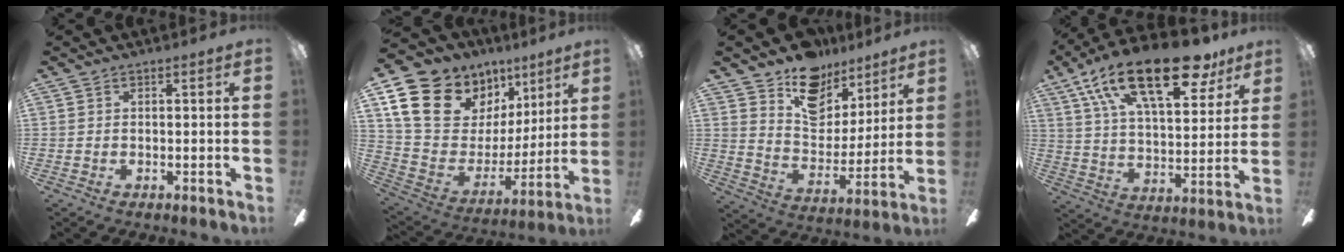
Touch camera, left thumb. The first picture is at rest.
{"total": 19.2, "force": [10.6, 13.4, 8.8], "torque": [-0.168, -0.056, 0.210]}
{"total": 15.6, "force": [11.3, 9.2, 5.4], "torque": [-0.084, -0.076, 0.209]}
{"total": 26.2, "force": [16.0, 10.9, 17.7], "torque": [-0.291, -0.075, 0.267]}